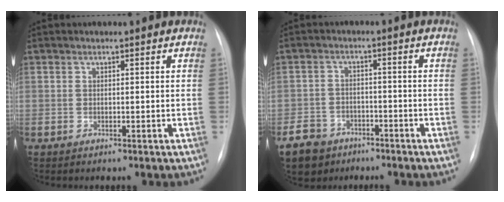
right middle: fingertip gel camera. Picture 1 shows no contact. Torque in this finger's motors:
{"motor_torque": [0.49, -0.61, 0.23, 0.04]}